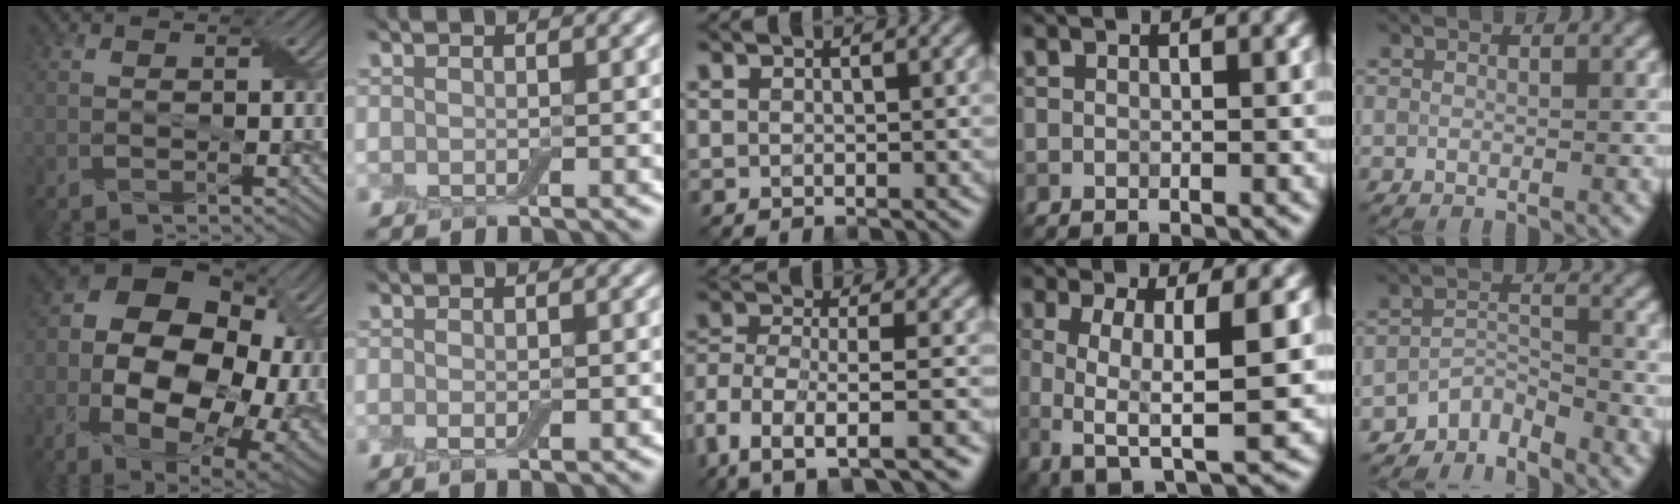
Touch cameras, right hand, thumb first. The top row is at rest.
{"thumb": {"total": 21.8, "force": [-3.7, 14.7, 15.6], "torque": [-0.295, -0.043, -0.032]}, "index": {"total": 1.4, "force": [-0.2, 0.6, 1.2], "torque": [-0.023, -0.005, -0.001]}, "middle": {"total": 9.0, "force": [-5.6, 3.6, 5.9], "torque": [-0.111, 0.005, -0.095]}, "ring": {"total": 7.3, "force": [-0.4, 2.5, 6.9], "torque": [-0.114, -0.012, -0.007]}, "little": {"total": 2.8, "force": [-2.6, 0.8, 0.6], "torque": [-0.006, 0.007, -0.054]}}